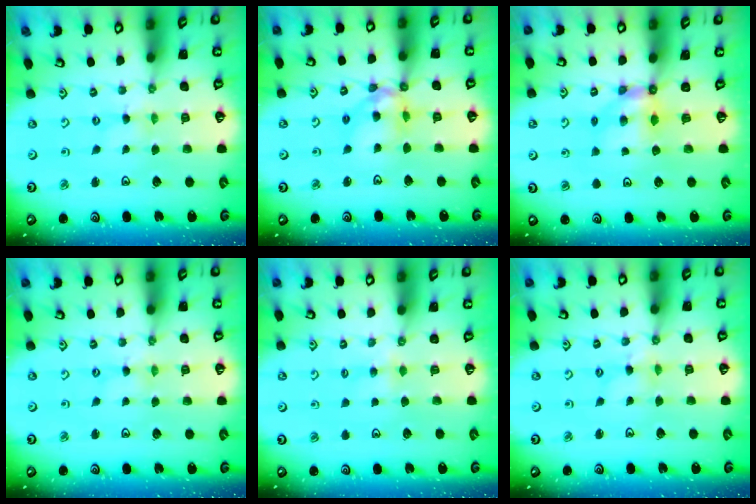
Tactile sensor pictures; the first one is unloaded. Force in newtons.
{"total": 12.0, "press": 11.9, "slide": 1.6}
{"total": 5.6, "press": 5.6, "slide": 0.4}
{"total": 0.7, "press": 0.7, "slide": 0.1}
{"total": 2.8, "press": 2.8, "slide": 0.4}
{"total": 3.0, "press": 3.0, "slide": 0.4}